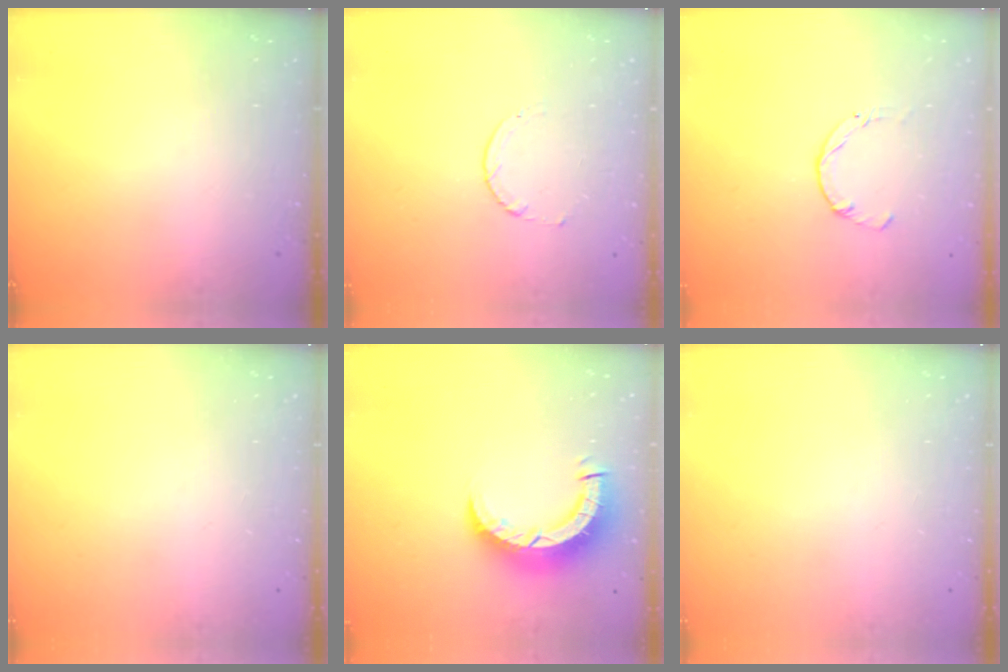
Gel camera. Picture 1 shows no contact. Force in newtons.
{"total": 1.7, "press": 1.7, "slide": 0.2}
{"total": 0.0}
{"total": 0.0}
{"total": 9.0, "press": 9.0, "slide": 0.9}
{"total": 0.0}